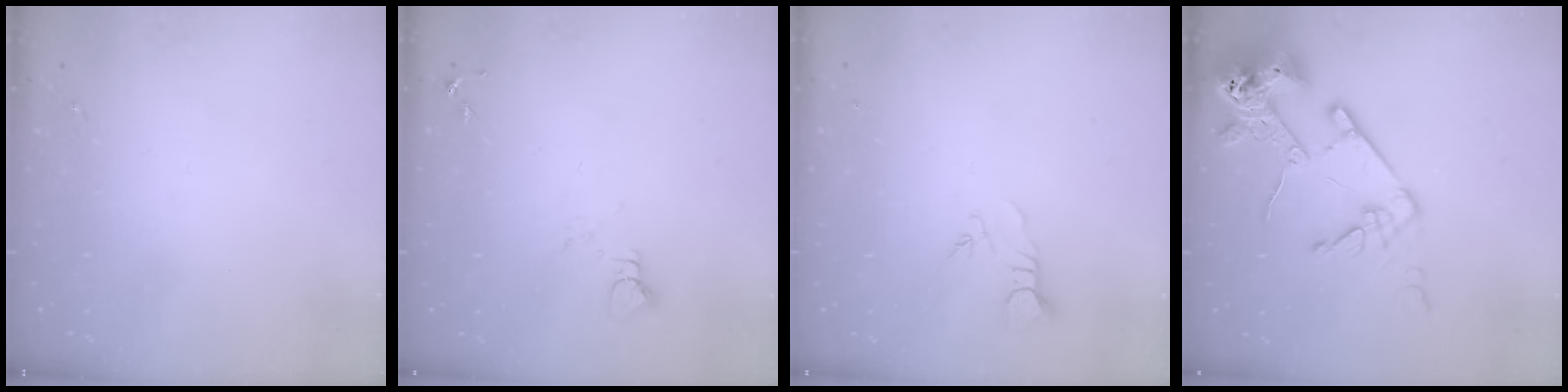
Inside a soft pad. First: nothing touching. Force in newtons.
{"total": 3.1, "press": 3.1, "slide": 0.1}
{"total": 3.4, "press": 3.4, "slide": 0.2}
{"total": 17.2, "press": 17.1, "slide": 2.2}